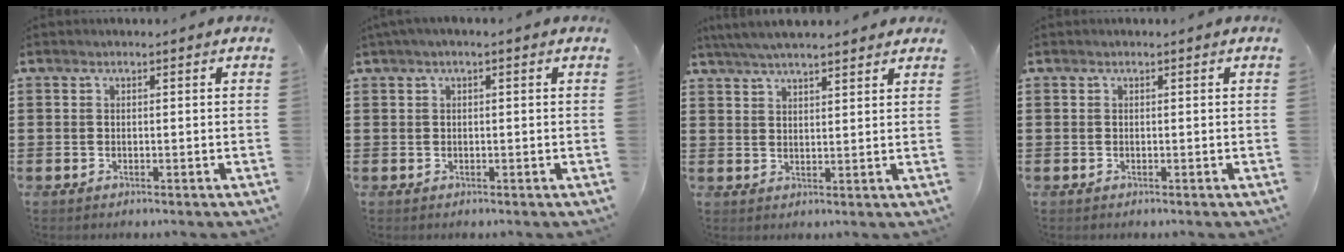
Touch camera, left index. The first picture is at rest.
{"total": 1.0, "force": [0.0, 0.1, 1.0], "torque": [-0.017, -0.002, 0.000]}
{"total": 4.6, "force": [4.1, 0.3, 2.1], "torque": [-0.051, -0.005, 0.075]}
{"total": 0.0}